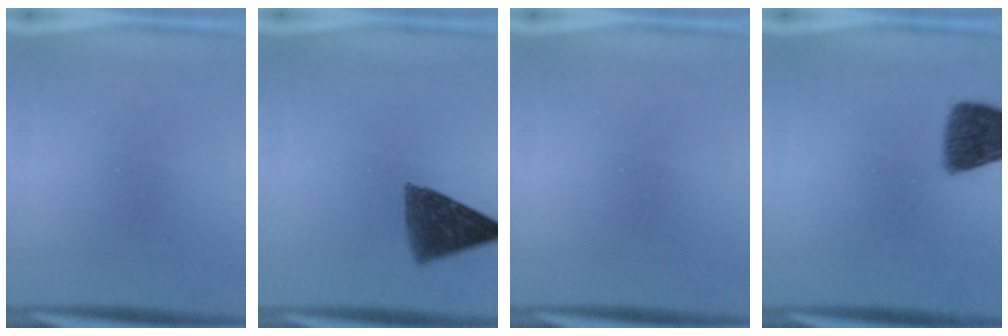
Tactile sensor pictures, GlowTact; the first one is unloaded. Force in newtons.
{"total": 9.2}
{"total": 0.0}
{"total": 8.3}